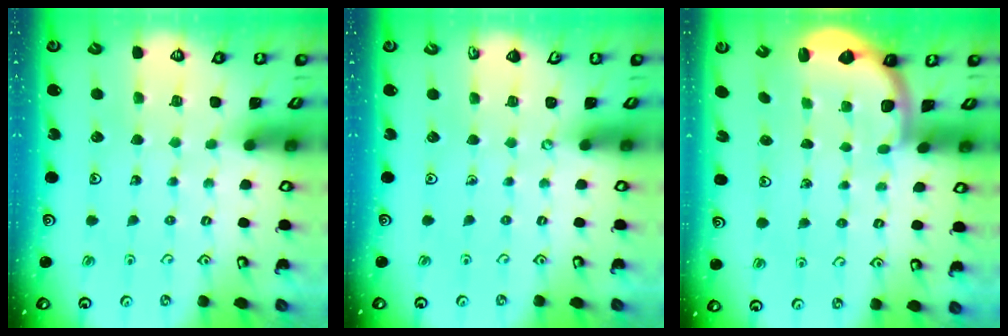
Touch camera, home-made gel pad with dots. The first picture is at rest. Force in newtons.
{"total": 0.0}
{"total": 2.2, "press": 2.1, "slide": 0.8}